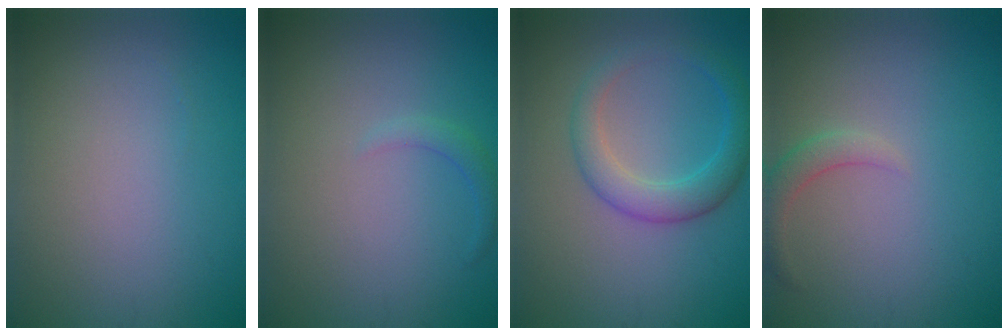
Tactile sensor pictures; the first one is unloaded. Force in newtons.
{"total": 1.2, "press": 1.2, "slide": 0.1}
{"total": 2.6, "press": 2.6, "slide": 0.2}
{"total": 1.9, "press": 1.8, "slide": 0.1}